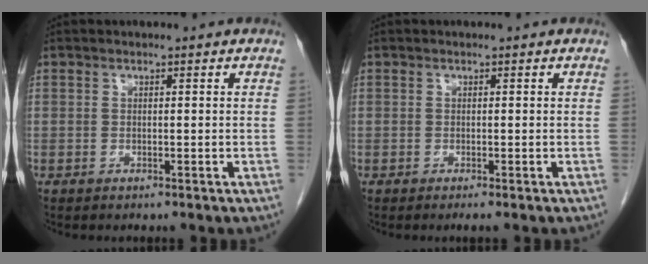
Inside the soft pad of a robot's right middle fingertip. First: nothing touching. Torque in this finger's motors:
{"motor_torque": [0.35, -0.08, -0.02, 0.00]}